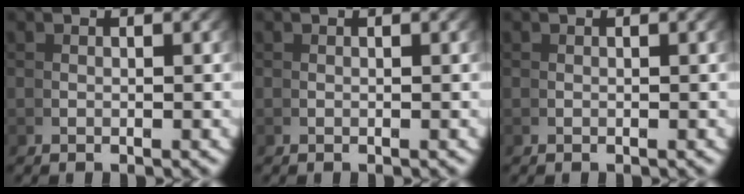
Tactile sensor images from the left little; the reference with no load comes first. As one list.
[{"total": 0.0}, {"total": 0.0}]